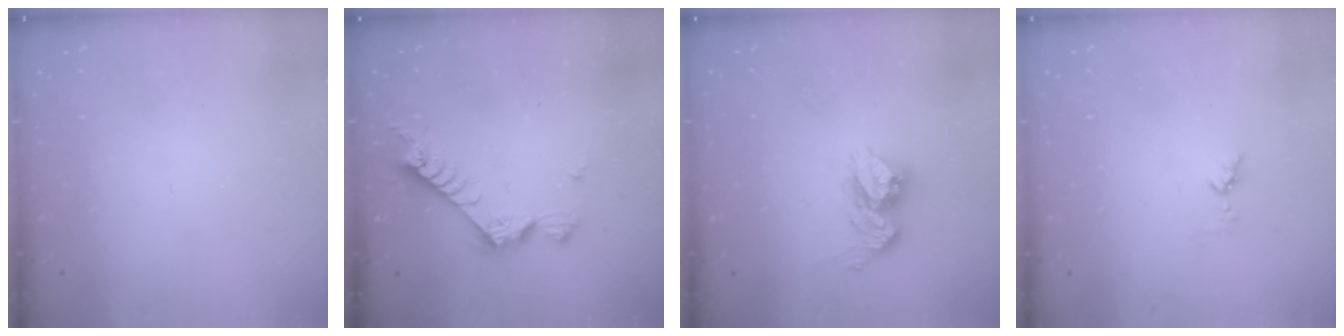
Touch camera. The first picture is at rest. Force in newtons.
{"total": 7.9, "press": 7.8, "slide": 1.3}
{"total": 10.7, "press": 10.6, "slide": 1.0}
{"total": 3.7, "press": 3.6, "slide": 0.4}